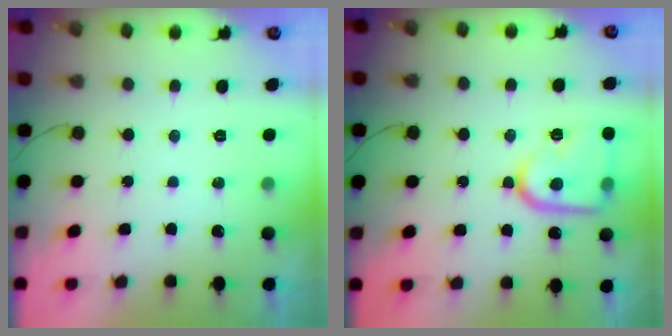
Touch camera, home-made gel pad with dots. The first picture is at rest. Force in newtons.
{"total": 15.5, "press": 15.5, "slide": 1.4}